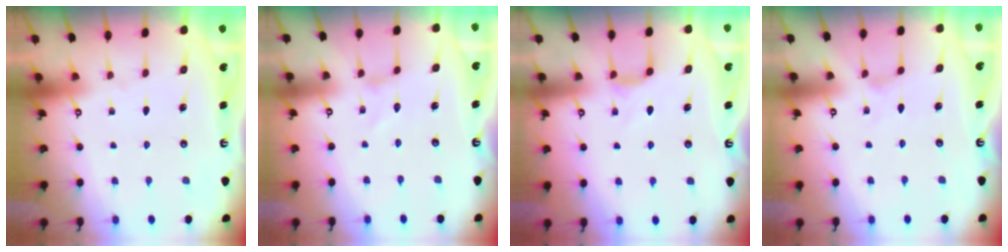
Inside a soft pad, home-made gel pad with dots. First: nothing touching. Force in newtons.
{"total": 0.0}
{"total": 4.4, "press": 4.3, "slide": 0.6}
{"total": 0.0}